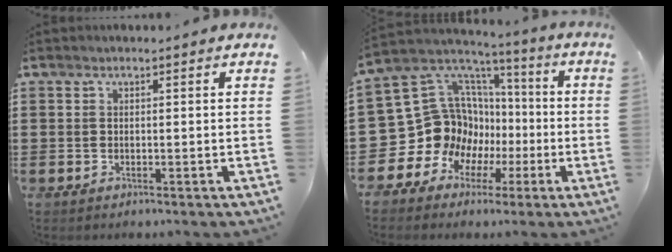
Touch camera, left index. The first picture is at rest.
{"total": 15.5, "force": [-1.7, 14.6, 4.9], "torque": [-0.152, -0.035, 0.000]}